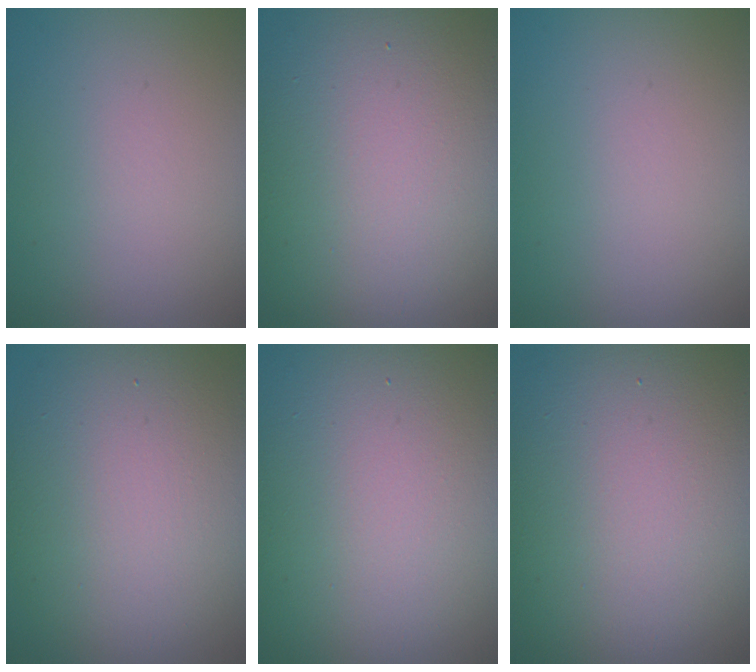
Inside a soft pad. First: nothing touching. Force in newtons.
{"total": 15.7, "press": 15.7, "slide": 0.9}
{"total": 0.0}
{"total": 11.6, "press": 11.6, "slide": 0.7}
{"total": 19.5, "press": 19.5, "slide": 0.9}
{"total": 16.0, "press": 16.0, "slide": 1.3}